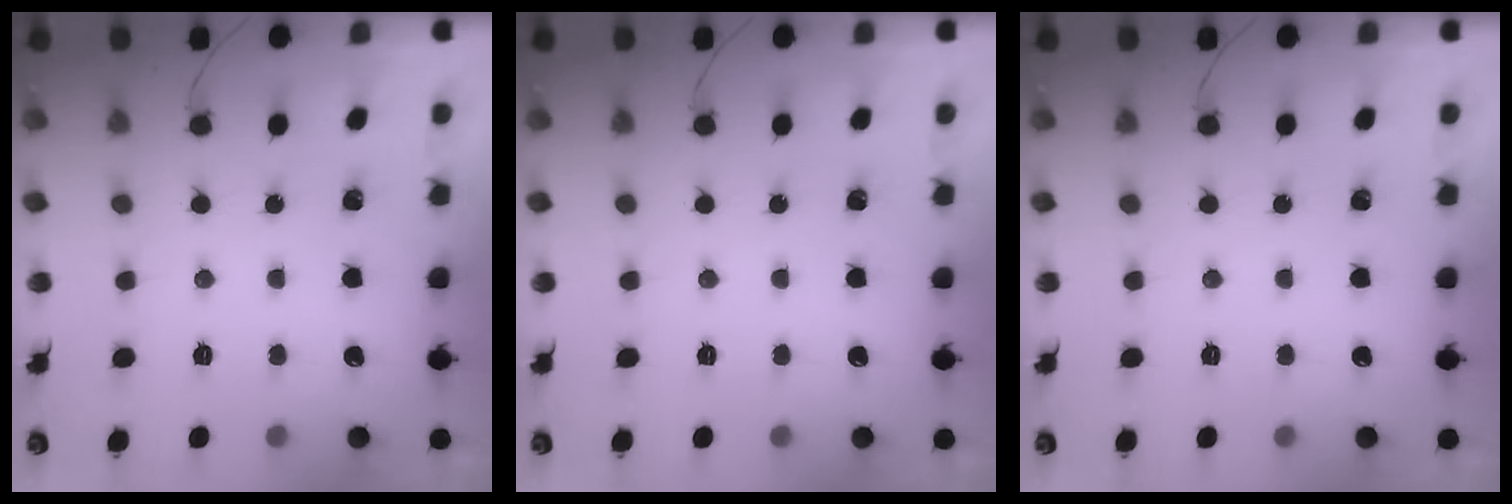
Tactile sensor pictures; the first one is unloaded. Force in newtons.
{"total": 0.0}
{"total": 0.0}